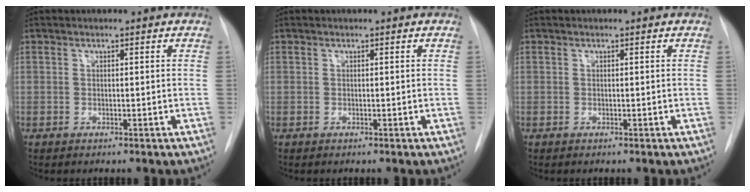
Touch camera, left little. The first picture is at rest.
{"total": 0.0}
{"total": 0.0}